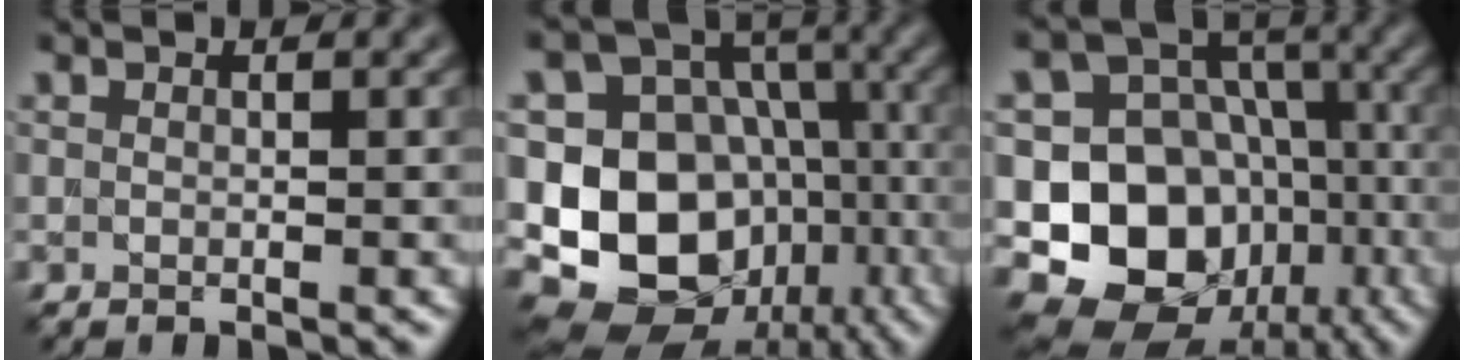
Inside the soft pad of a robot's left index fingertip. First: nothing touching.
{"total": 14.8, "force": [-3.8, 12.1, 7.6], "torque": [-0.142, -0.001, -0.067]}
{"total": 15.3, "force": [-5.1, 12.9, 6.4], "torque": [-0.114, -0.011, -0.098]}